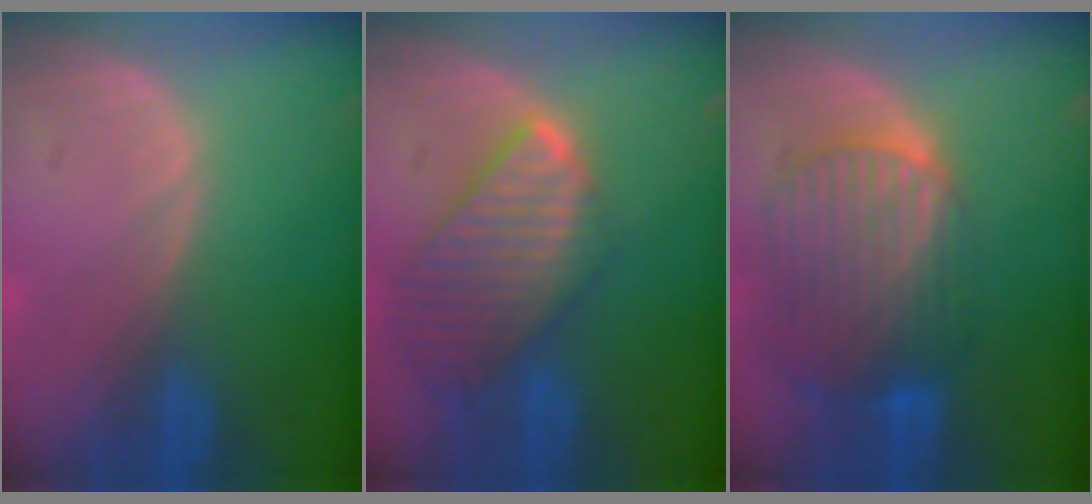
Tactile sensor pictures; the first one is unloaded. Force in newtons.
{"total": 9.7, "press": 8.4, "slide": 4.9}
{"total": 10.3, "press": 8.7, "slide": 5.6}